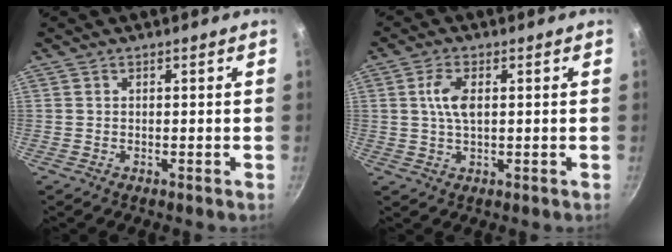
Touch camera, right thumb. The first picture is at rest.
{"total": 5.2, "force": [0.9, 2.5, 4.4], "torque": [-0.088, 0.005, 0.016]}